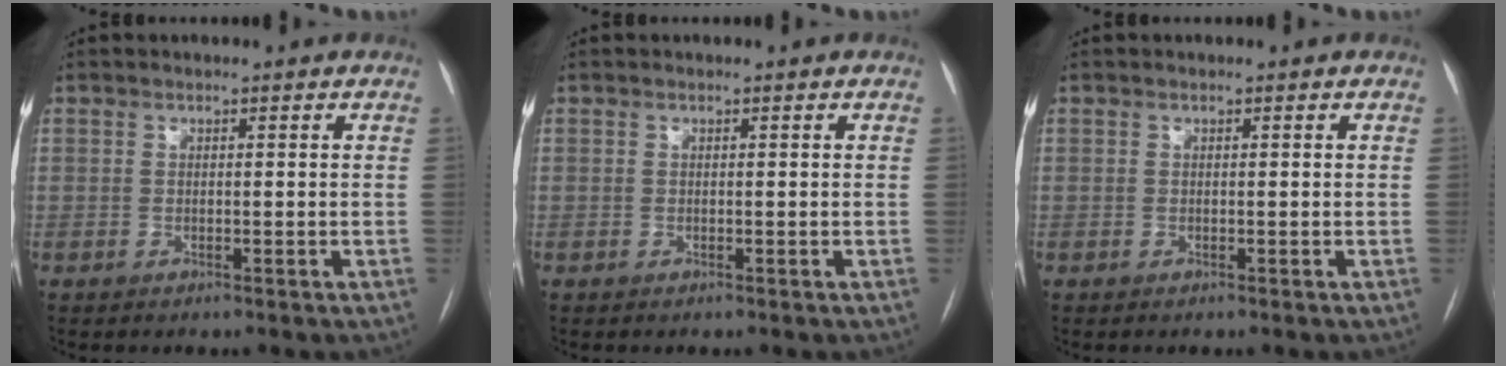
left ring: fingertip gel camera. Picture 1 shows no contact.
{"total": 0.0}
{"total": 0.0}